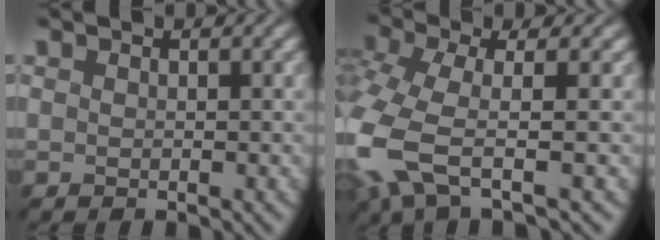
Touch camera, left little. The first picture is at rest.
{"total": 6.9, "force": [-3.4, 2.1, 5.7], "torque": [-0.157, -0.013, -0.074]}